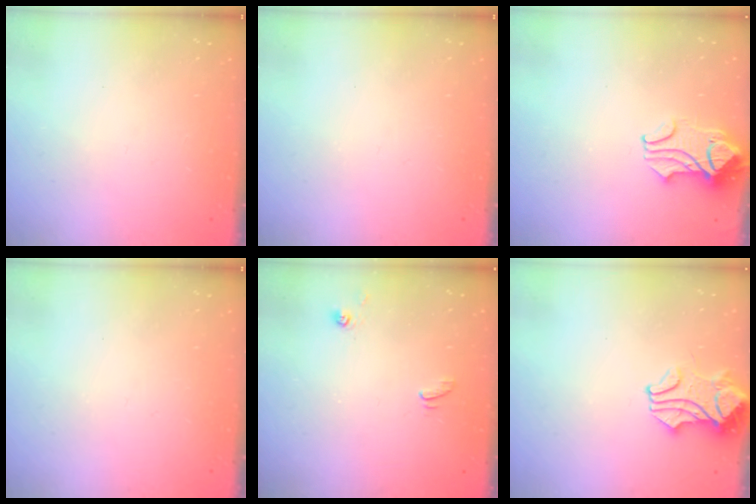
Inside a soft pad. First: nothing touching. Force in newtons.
{"total": 0.0}
{"total": 1.2, "press": 0.6, "slide": 1.0}
{"total": 0.0}
{"total": 3.9, "press": 3.9, "slide": 0.3}
{"total": 1.8, "press": 1.6, "slide": 0.8}